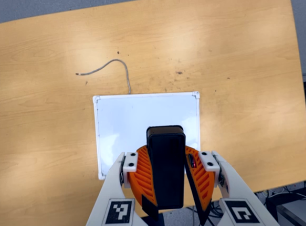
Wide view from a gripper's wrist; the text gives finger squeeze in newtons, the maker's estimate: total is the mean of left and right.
{"total": 10.7, "left": 10.2, "right": 11.1}